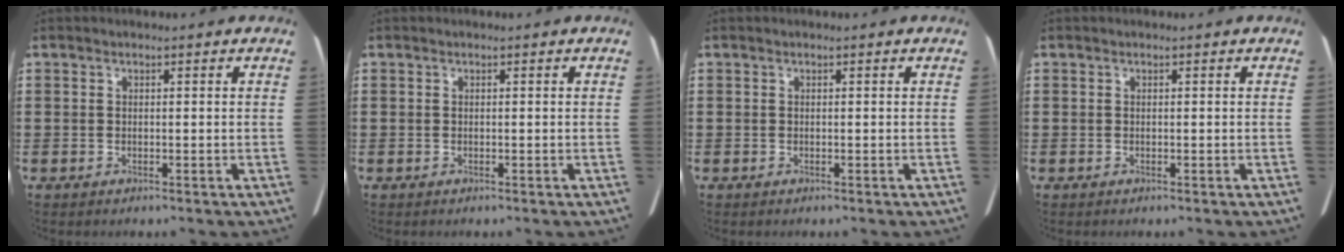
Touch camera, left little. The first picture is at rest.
{"total": 0.0}
{"total": 0.0}
{"total": 0.0}